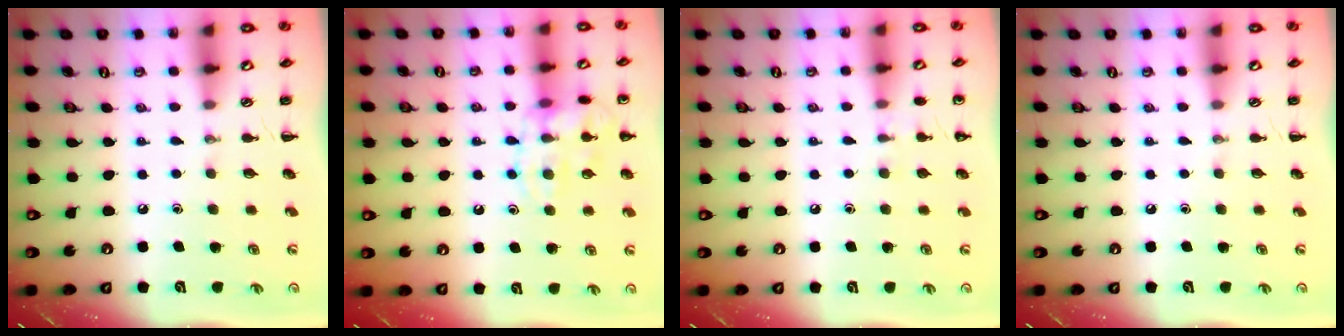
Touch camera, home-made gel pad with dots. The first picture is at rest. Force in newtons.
{"total": 13.5, "press": 13.5, "slide": 0.9}
{"total": 5.5, "press": 5.3, "slide": 1.6}
{"total": 0.0}